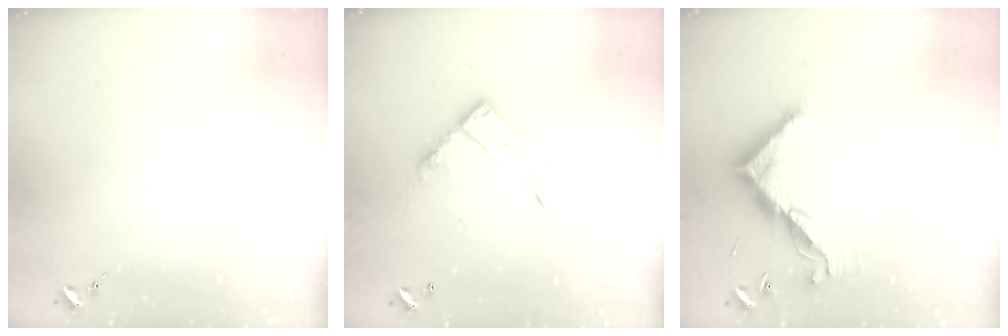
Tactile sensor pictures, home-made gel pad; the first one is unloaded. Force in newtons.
{"total": 11.2, "press": 11.2, "slide": 0.9}
{"total": 10.7, "press": 10.7, "slide": 0.4}